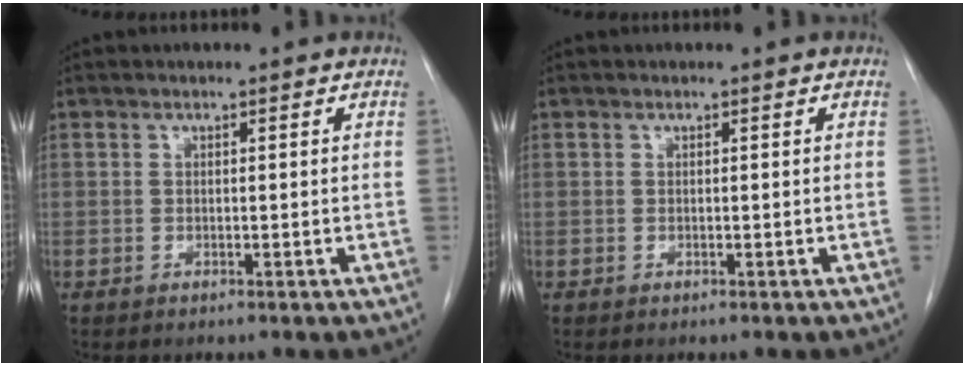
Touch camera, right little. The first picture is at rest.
{"total": 0.0}